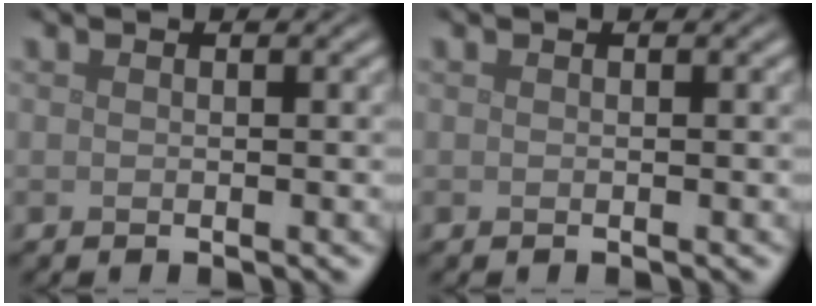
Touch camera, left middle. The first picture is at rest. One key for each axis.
{"total": 0.0}